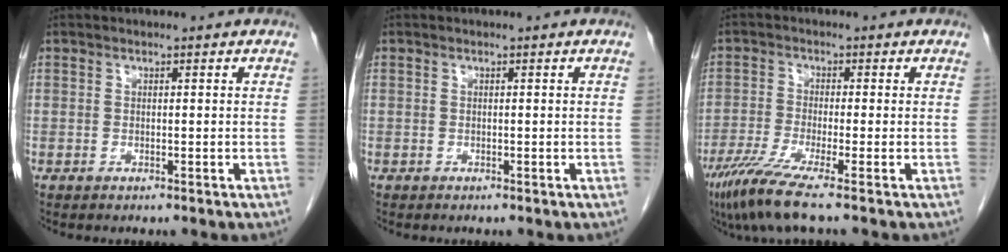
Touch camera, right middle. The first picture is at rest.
{"total": 0.0}
{"total": 7.0, "force": [-4.9, -0.8, 5.0], "torque": [-0.097, -0.025, -0.095]}